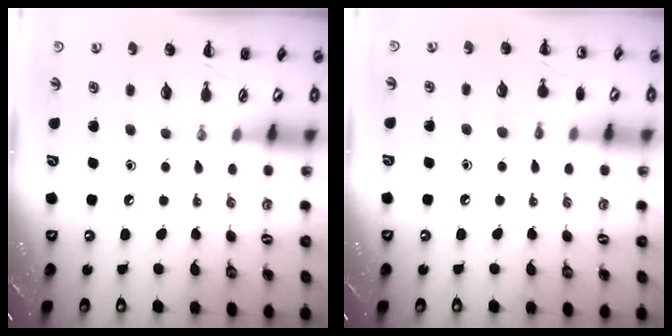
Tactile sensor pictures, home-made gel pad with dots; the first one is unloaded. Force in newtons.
{"total": 6.7, "press": 6.6, "slide": 1.6}